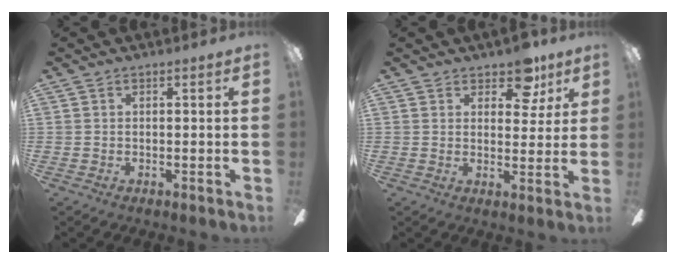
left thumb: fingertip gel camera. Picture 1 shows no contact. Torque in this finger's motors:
{"motor_torque": [0.47, 0.40, 0.40, -0.39, 0.00]}